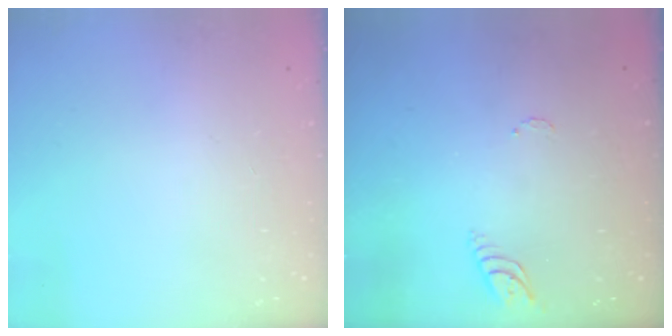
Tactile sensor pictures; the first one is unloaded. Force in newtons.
{"total": 4.2, "press": 4.2, "slide": 0.4}